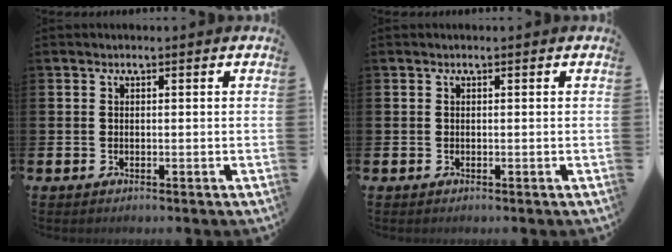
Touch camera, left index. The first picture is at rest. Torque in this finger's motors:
{"motor_torque": [-0.09, -0.01, 0.02, 0.00]}